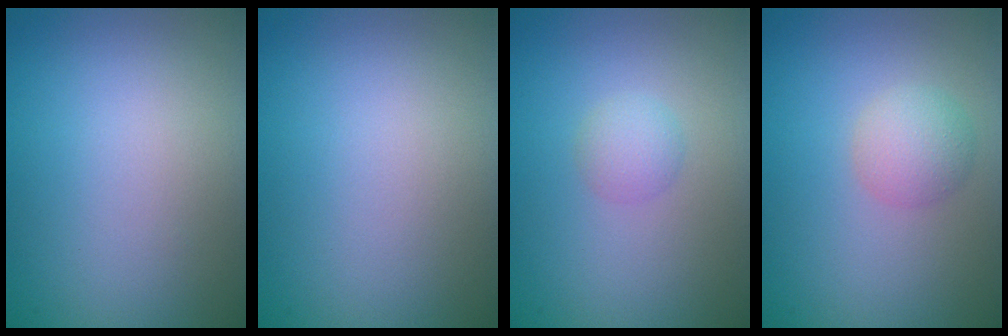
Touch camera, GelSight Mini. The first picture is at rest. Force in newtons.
{"total": 0.0}
{"total": 1.5, "press": 1.5, "slide": 0.1}
{"total": 2.2, "press": 2.2, "slide": 0.0}